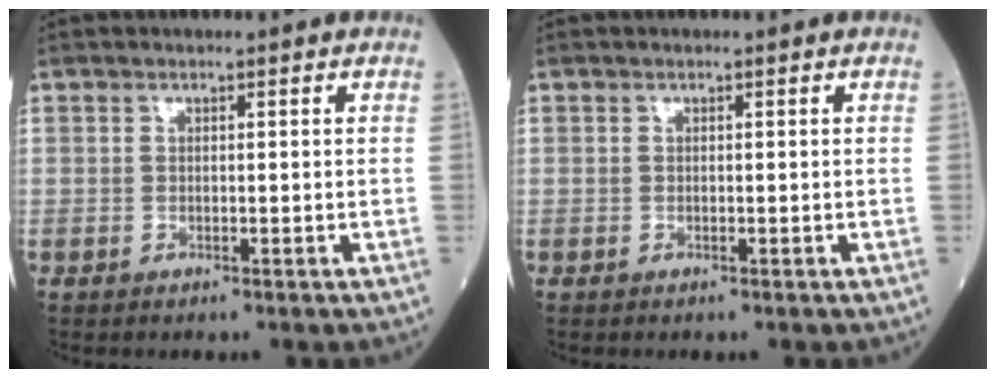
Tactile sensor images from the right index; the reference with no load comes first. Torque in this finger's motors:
{"motor_torque": [0.03, 0.00, 0.02, -0.01]}